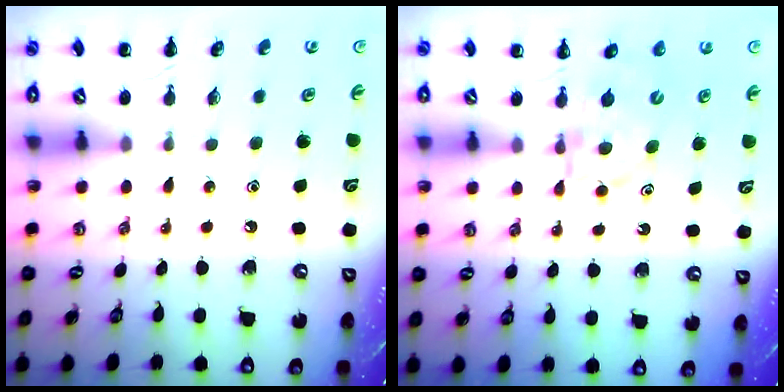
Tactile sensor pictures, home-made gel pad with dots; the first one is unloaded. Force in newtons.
{"total": 5.8, "press": 5.8, "slide": 0.5}